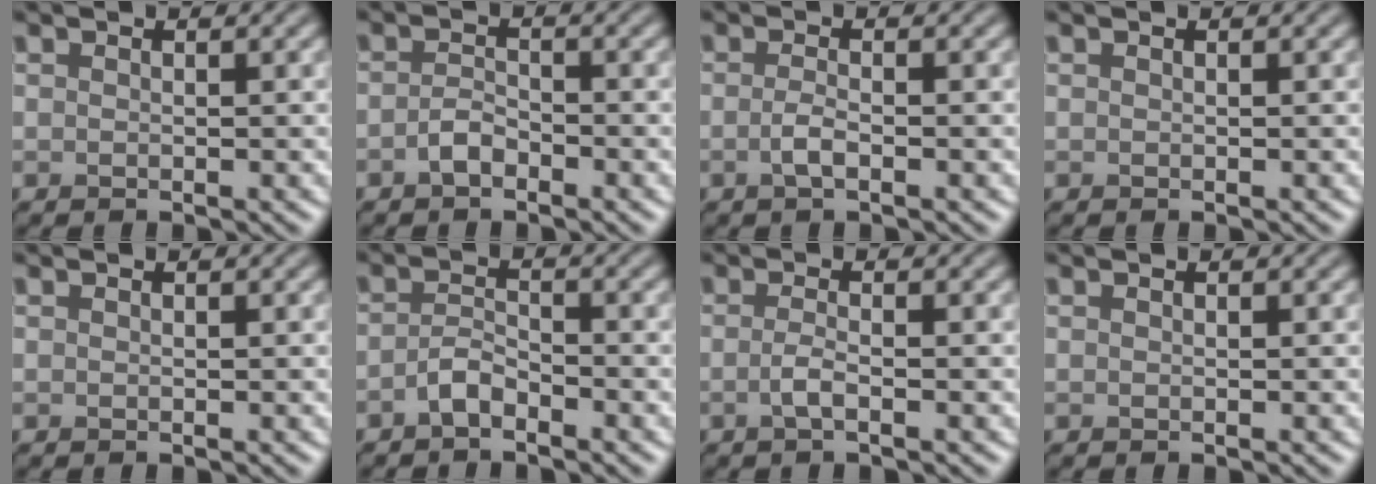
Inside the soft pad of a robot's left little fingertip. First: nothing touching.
{"total": 1.7, "force": [-1.0, 0.8, 1.1], "torque": [-0.024, 0.003, -0.022]}
{"total": 1.5, "force": [-0.5, 0.4, 1.3], "torque": [-0.029, 0.000, -0.013]}
{"total": 0.0}
{"total": 0.0}
{"total": 1.9, "force": [-1.3, 0.7, 1.2], "torque": [-0.026, 0.005, -0.029]}
{"total": 1.6, "force": [-0.5, 0.4, 1.4], "torque": [-0.028, 0.001, -0.014]}
{"total": 0.0}